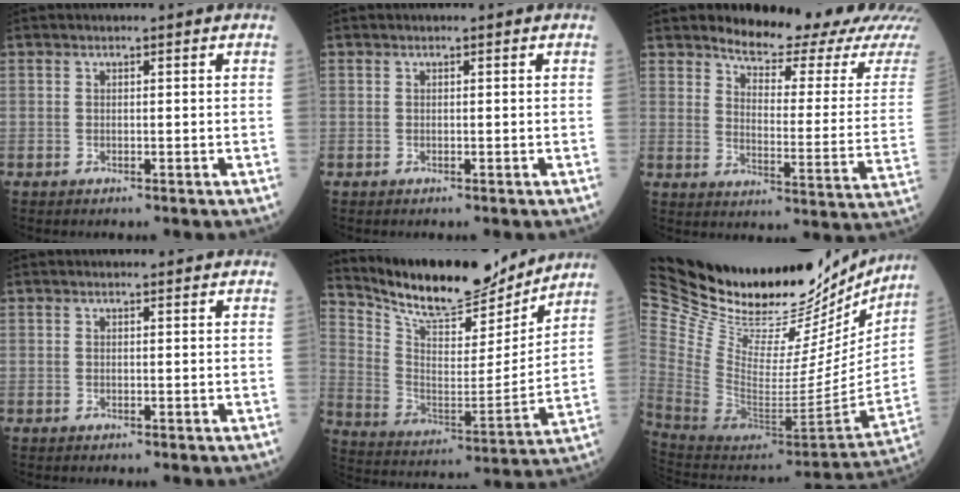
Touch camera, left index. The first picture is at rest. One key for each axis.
{"total": 0.0}
{"total": 16.3, "fx": 15.2, "fy": 2.0, "fz": 5.5, "tx": -0.070, "ty": -0.073, "tz": 0.180}
{"total": 1.9, "fx": 1.8, "fy": 0.5, "fz": 0.4, "tx": -0.012, "ty": 0.014, "tz": 0.020}
{"total": 17.8, "fx": 16.4, "fy": 4.0, "fz": 5.5, "tx": -0.115, "ty": -0.019, "tz": 0.271}
{"total": 40.9, "fx": 34.1, "fy": 12.8, "fz": 18.7, "tx": -0.355, "ty": -0.044, "tz": 0.514}